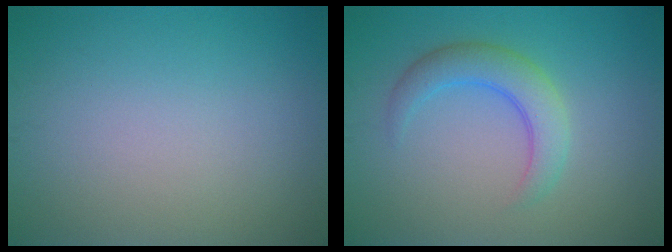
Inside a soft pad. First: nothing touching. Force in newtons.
{"total": 3.6, "press": 3.6, "slide": 0.1}